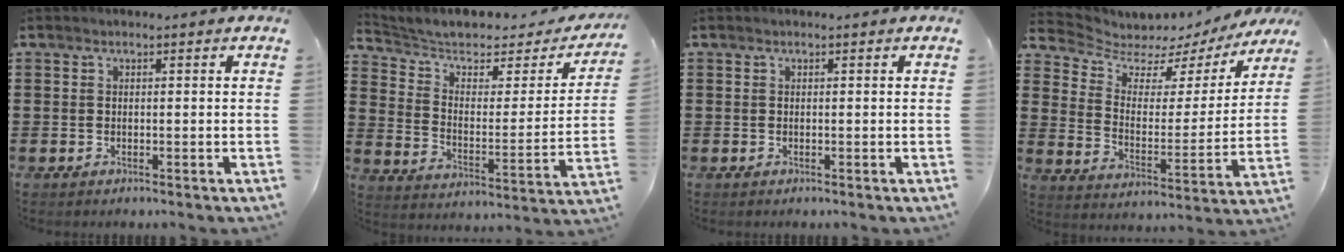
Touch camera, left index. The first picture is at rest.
{"total": 5.2, "force": [4.1, 2.0, 2.5], "torque": [-0.073, -0.026, 0.066]}
{"total": 0.0}
{"total": 5.1, "force": [4.5, 2.2, 1.1], "torque": [-0.046, -0.036, 0.071]}